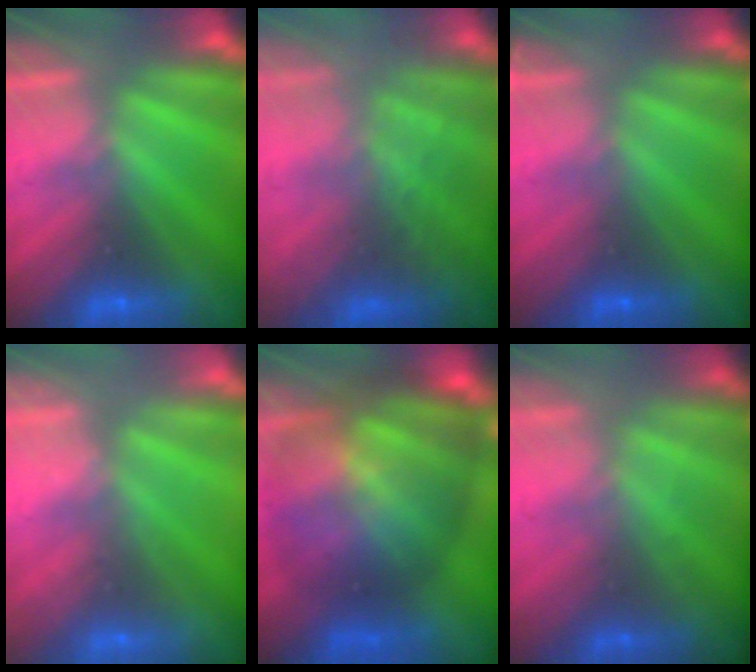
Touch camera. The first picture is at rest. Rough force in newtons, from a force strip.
{"total": 5.7}
{"total": 2.6}
{"total": 2.2}
{"total": 9.5}
{"total": 1.4}